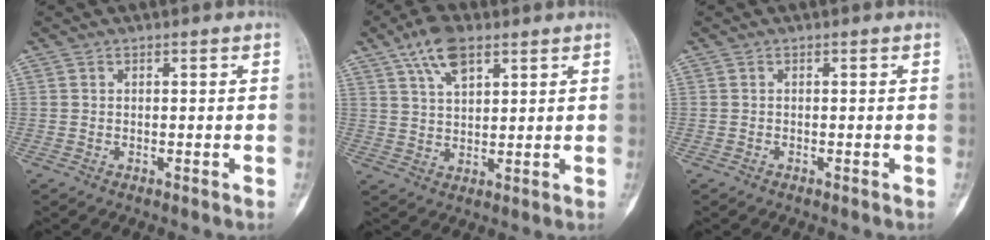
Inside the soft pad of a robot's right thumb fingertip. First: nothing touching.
{"total": 7.9, "force": [4.5, 3.7, 5.3], "torque": [-0.083, -0.012, 0.083]}
{"total": 0.0}